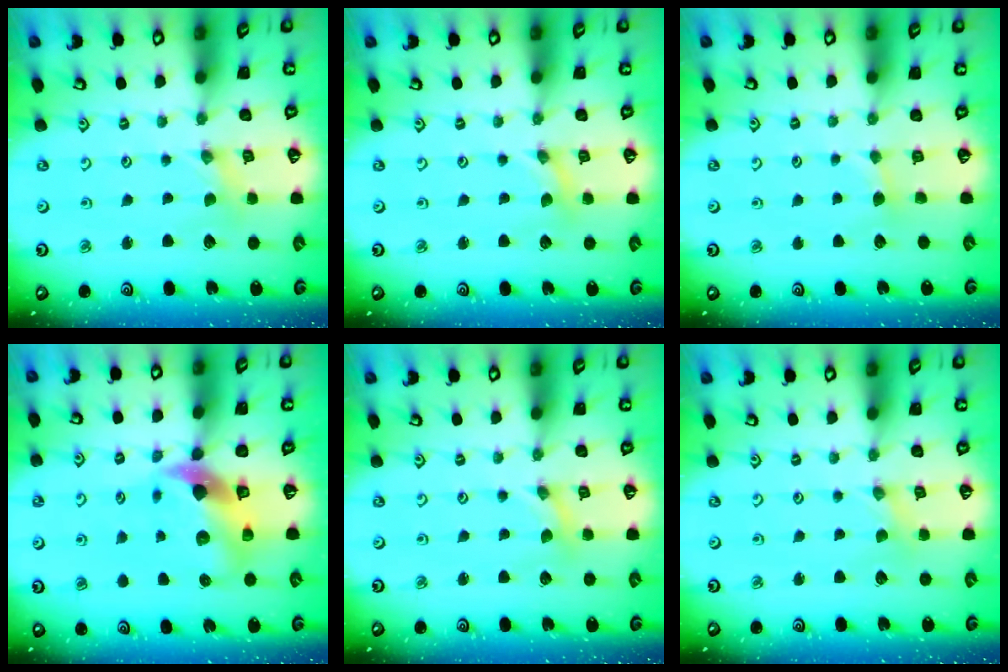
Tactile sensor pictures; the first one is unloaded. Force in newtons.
{"total": 0.0}
{"total": 2.4, "press": 2.4, "slide": 0.4}
{"total": 10.5, "press": 10.4, "slide": 1.5}
{"total": 0.0}
{"total": 0.0}